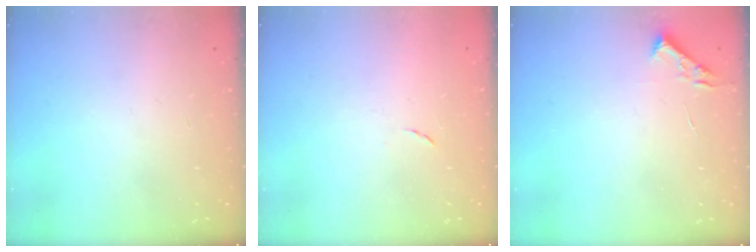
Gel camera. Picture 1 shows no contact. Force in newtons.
{"total": 4.2, "press": 4.2, "slide": 0.5}
{"total": 2.7, "press": 2.7, "slide": 0.4}